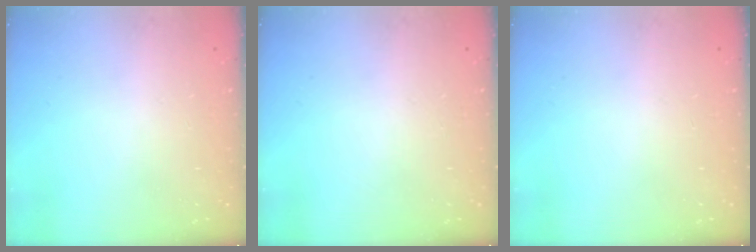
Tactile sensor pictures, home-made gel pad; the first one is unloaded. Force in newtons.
{"total": 0.0}
{"total": 0.0}